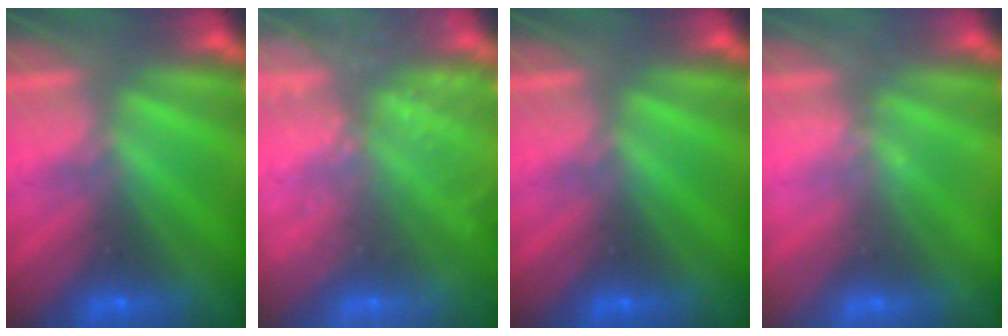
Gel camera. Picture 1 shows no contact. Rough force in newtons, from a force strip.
{"total": 6.8}
{"total": 0.0}
{"total": 2.1}